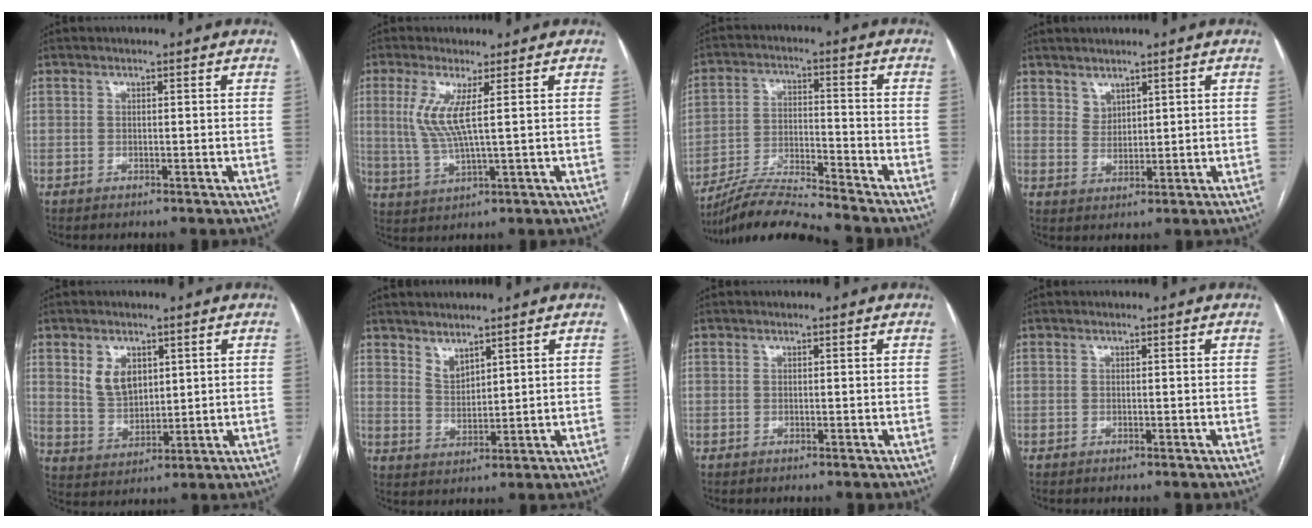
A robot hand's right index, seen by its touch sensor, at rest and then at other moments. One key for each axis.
{"total": 6.4, "fx": 1.7, "fy": 0.3, "fz": 6.2, "tx": -0.144, "ty": -0.002, "tz": 0.040}
{"total": 10.1, "fx": -9.6, "fy": -1.2, "fz": 2.8, "tx": -0.052, "ty": -0.002, "tz": -0.177}
{"total": 2.5, "fx": 2.0, "fy": 1.4, "fz": 0.4, "tx": -0.002, "ty": -0.002, "tz": 0.044}
{"total": 6.1, "fx": 2.6, "fy": 4.1, "fz": 3.8, "tx": -0.075, "ty": 0.005, "tz": 0.060}
{"total": 3.4, "fx": 2.9, "fy": 1.3, "fz": 1.3, "tx": -0.025, "ty": -0.005, "tz": 0.066}
{"total": 0.0}
{"total": 0.0}